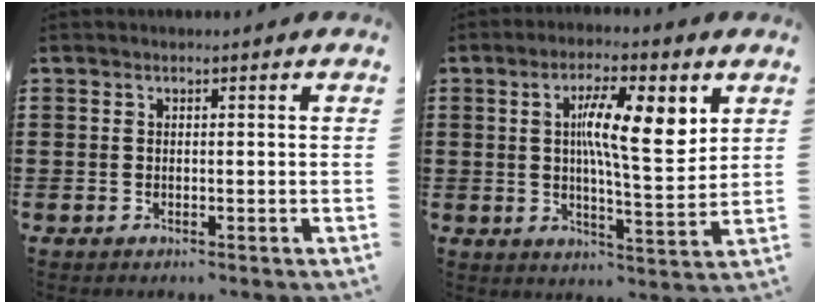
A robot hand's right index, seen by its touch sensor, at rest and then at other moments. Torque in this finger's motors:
{"motor_torque": [1.31, 0.57, 0.55, 0.18]}